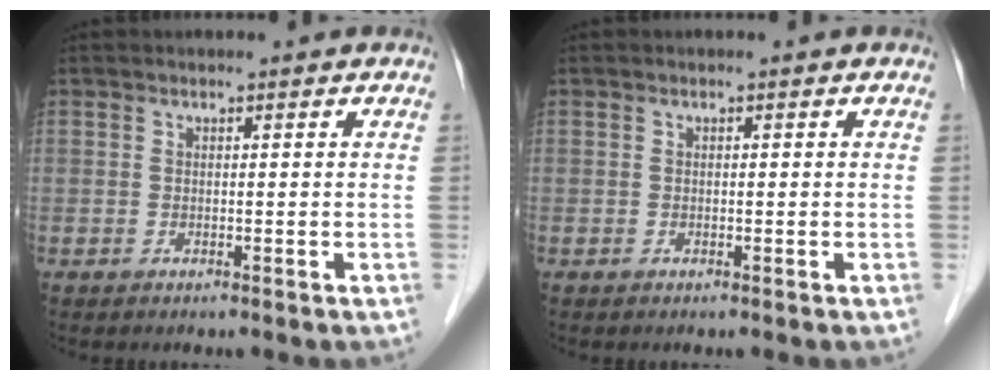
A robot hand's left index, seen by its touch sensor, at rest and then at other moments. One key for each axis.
{"total": 0.0}